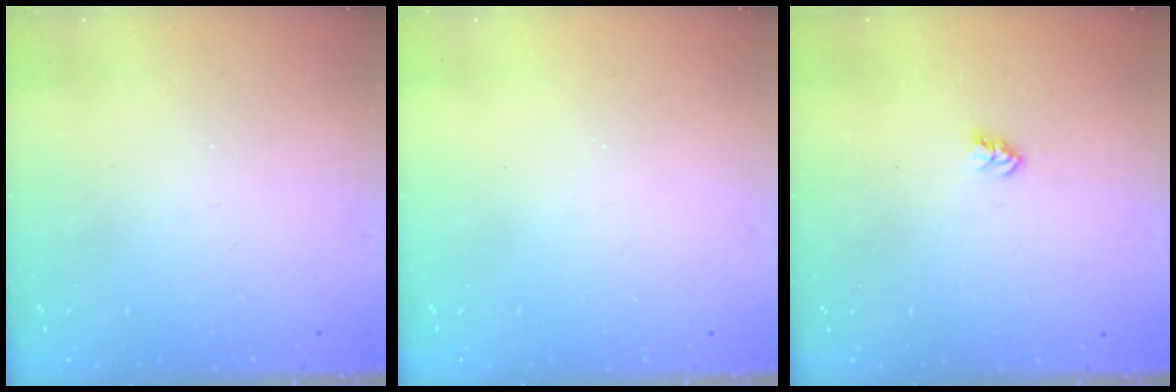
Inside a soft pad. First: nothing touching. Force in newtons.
{"total": 0.0}
{"total": 2.7, "press": 2.7, "slide": 0.4}